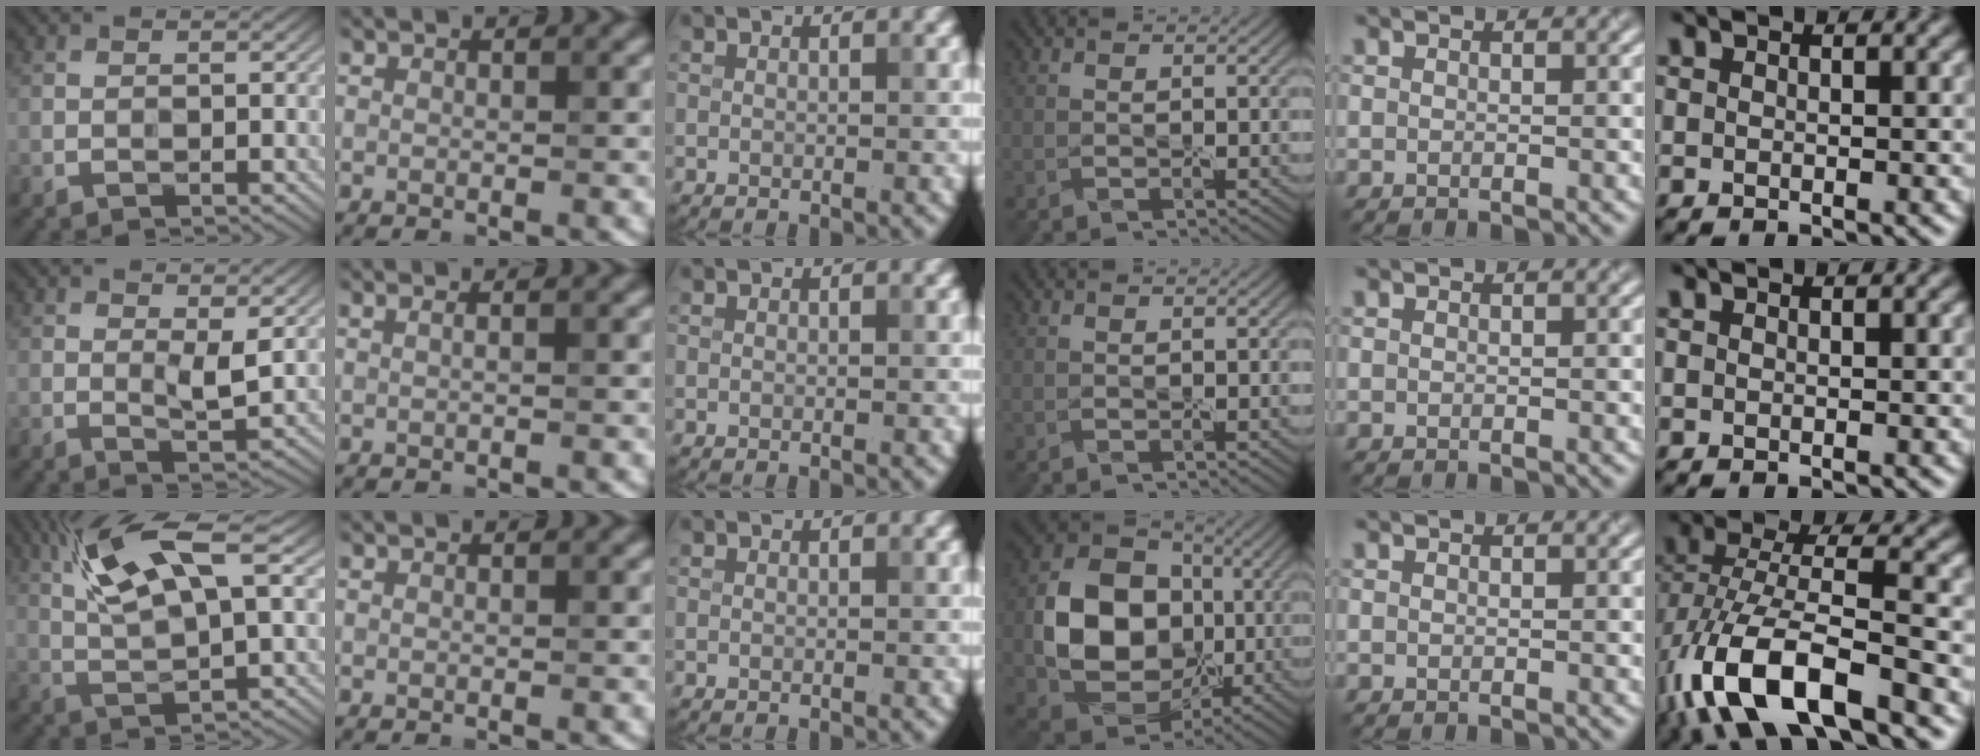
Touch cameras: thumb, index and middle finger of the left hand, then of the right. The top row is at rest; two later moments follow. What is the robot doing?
{"motion": "peel", "object": "window cling"}